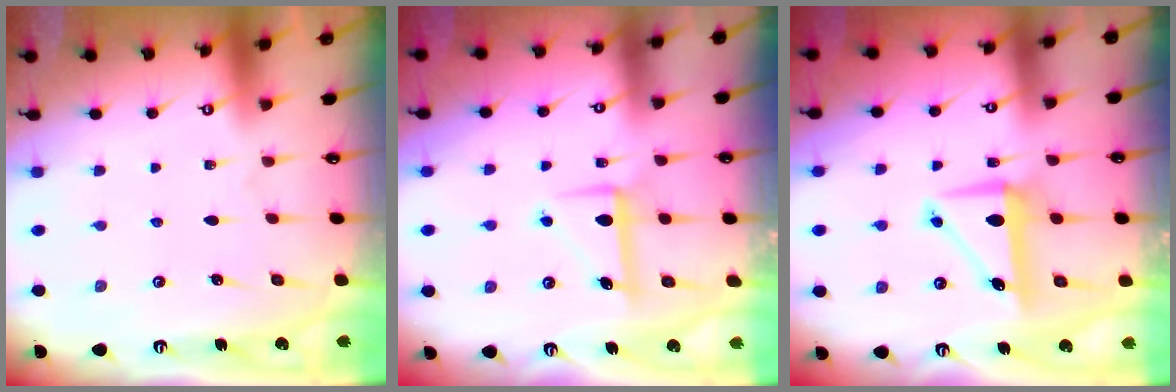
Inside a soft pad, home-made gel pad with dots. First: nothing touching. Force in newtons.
{"total": 6.7, "press": 6.7, "slide": 0.3}
{"total": 7.7, "press": 7.5, "slide": 1.5}